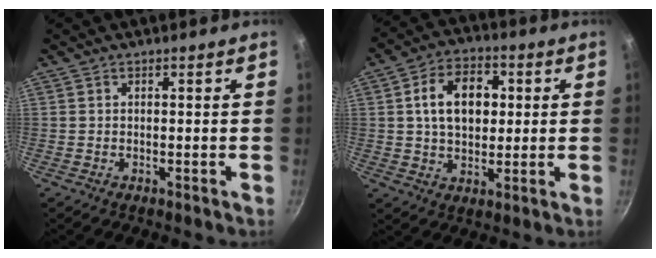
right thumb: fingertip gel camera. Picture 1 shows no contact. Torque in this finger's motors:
{"motor_torque": [-0.38, 0.57, 0.59, -0.25, 0.07]}